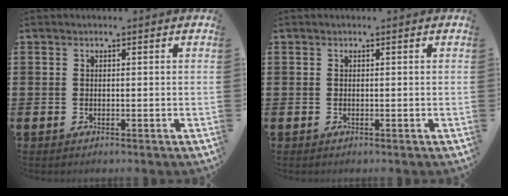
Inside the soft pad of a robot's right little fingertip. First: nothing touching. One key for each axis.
{"total": 0.0}